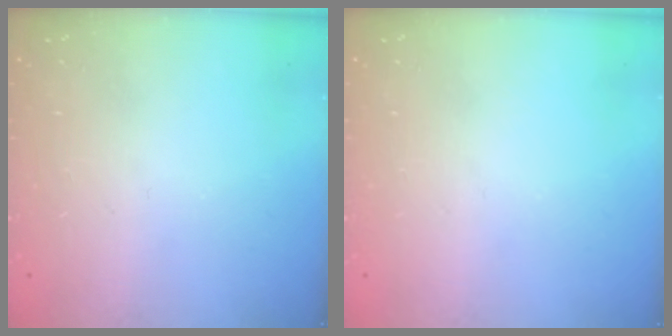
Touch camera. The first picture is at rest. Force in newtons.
{"total": 0.0}